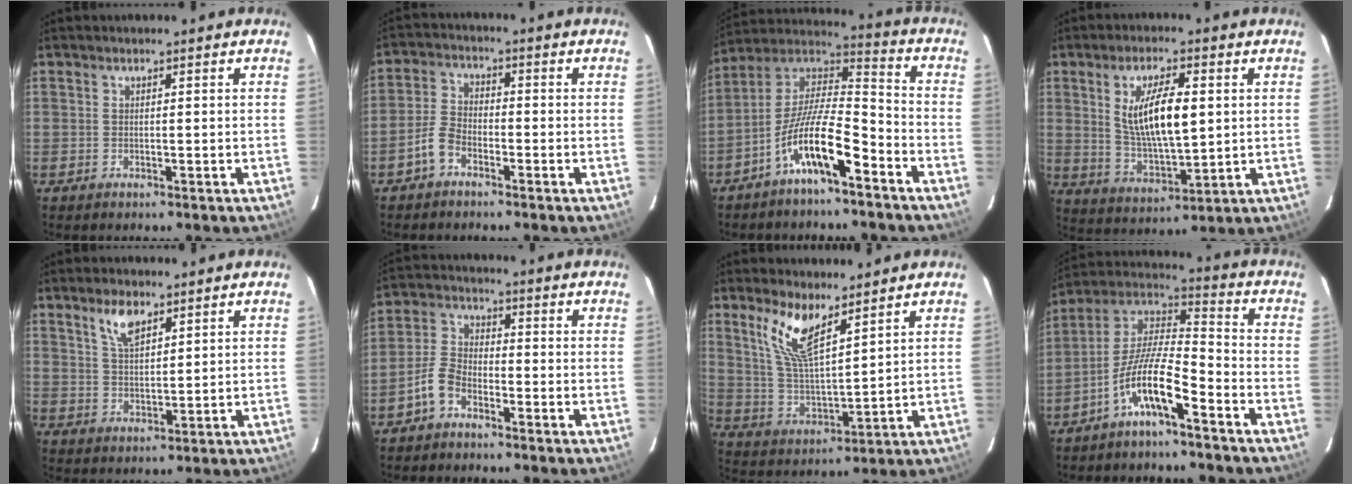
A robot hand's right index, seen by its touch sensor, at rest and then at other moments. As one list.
[{"total": 4.5, "force": [-2.9, 2.3, 2.5], "torque": [-0.060, 0.014, -0.060]}, {"total": 13.4, "force": [-7.7, 3.4, 10.5], "torque": [-0.197, 0.011, -0.144]}, {"total": 11.7, "force": [2.5, 4.0, 10.7], "torque": [-0.199, -0.003, 0.056]}, {"total": 5.5, "force": [3.5, 2.3, 3.5], "torque": [-0.065, 0.004, 0.069]}, {"total": 5.5, "force": [-3.6, 2.8, 3.0], "torque": [-0.071, 0.017, -0.076]}, {"total": 10.2, "force": [6.6, 2.8, 7.3], "torque": [-0.150, 0.002, 0.138]}, {"total": 11.4, "force": [-6.6, 2.5, 8.9], "torque": [-0.183, 0.009, -0.127]}]